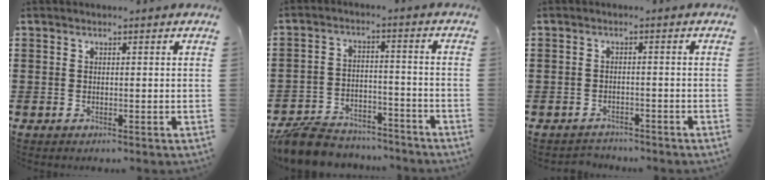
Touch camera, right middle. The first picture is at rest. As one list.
[{"total": 7.2, "force": [-6.9, 1.4, 1.3], "torque": [-0.037, 0.015, -0.139]}, {"total": 2.0, "force": [-1.9, 0.4, -0.4], "torque": [-0.001, 0.001, -0.044]}]